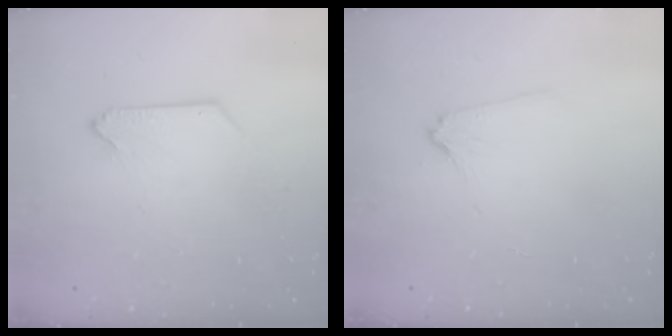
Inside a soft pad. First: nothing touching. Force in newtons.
{"total": 3.0, "press": 3.0, "slide": 0.5}